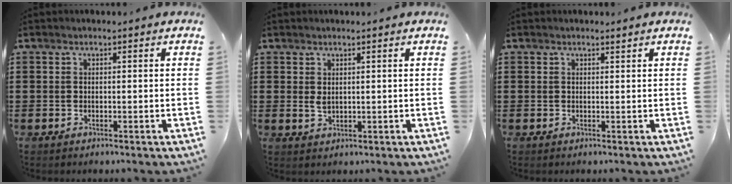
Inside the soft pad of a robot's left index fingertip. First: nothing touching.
{"total": 1.6, "force": [0.7, 0.8, 1.2], "torque": [-0.033, 0.000, 0.011]}
{"total": 0.6, "force": [0.5, 0.0, 0.3], "torque": [-0.007, -0.002, 0.011]}